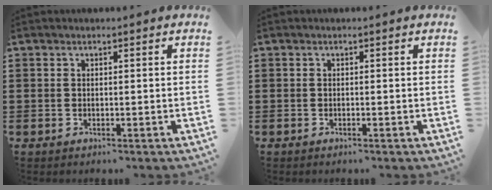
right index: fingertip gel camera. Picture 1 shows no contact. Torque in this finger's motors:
{"motor_torque": [0.06, -0.05, -0.06, -0.03]}